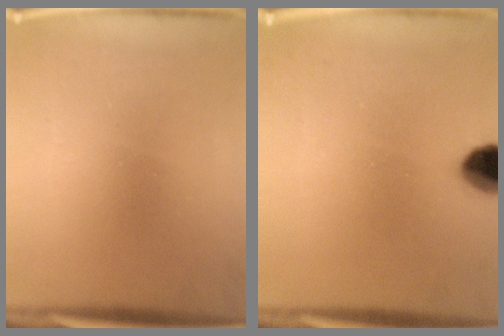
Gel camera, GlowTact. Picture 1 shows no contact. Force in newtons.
{"total": 8.4}